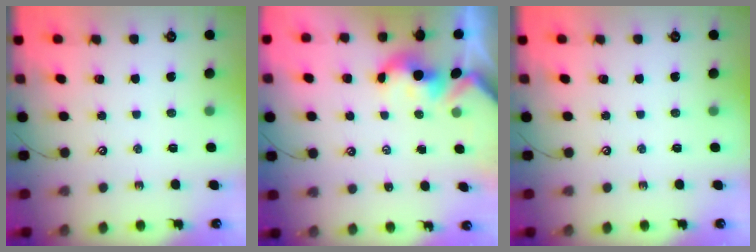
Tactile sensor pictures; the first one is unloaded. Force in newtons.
{"total": 1.6, "press": 1.5, "slide": 0.3}
{"total": 0.0}